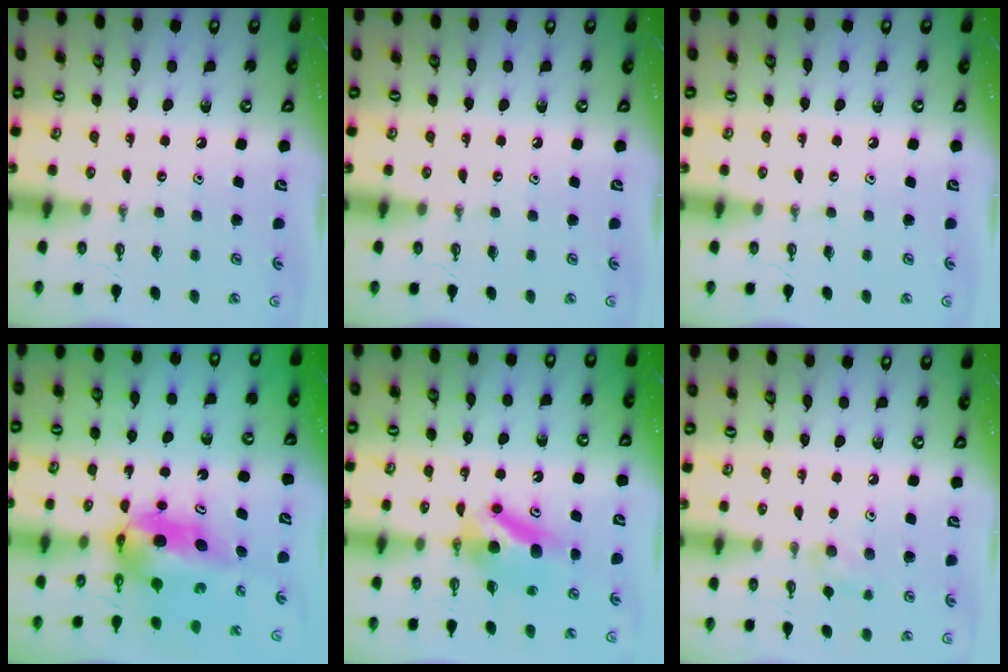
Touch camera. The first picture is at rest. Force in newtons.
{"total": 0.0}
{"total": 0.0}
{"total": 6.0, "press": 6.0, "slide": 0.4}
{"total": 6.8, "press": 6.3, "slide": 2.5}
{"total": 6.4, "press": 6.3, "slide": 1.3}